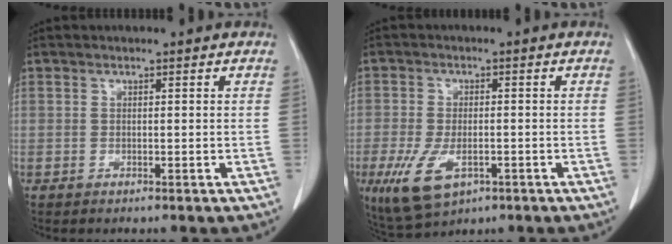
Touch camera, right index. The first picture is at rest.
{"total": 8.6, "force": [-3.8, 4.2, 6.4], "torque": [-0.128, -0.010, -0.056]}